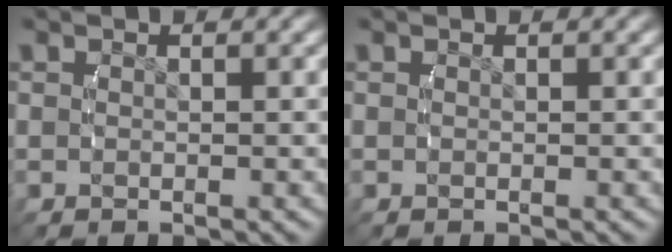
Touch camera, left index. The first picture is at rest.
{"total": 0.0}